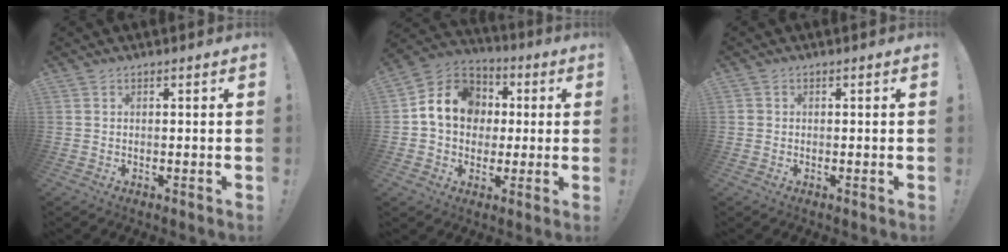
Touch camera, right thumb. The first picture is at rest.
{"total": 14.6, "force": [2.3, 12.4, 7.4], "torque": [-0.099, 0.007, 0.052]}
{"total": 0.8, "force": [0.0, 0.8, -0.1], "torque": [0.000, 0.003, 0.001]}